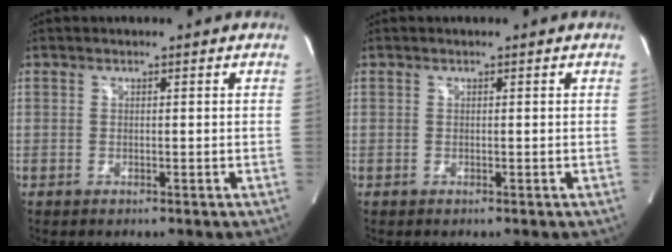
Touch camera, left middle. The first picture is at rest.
{"total": 0.0}